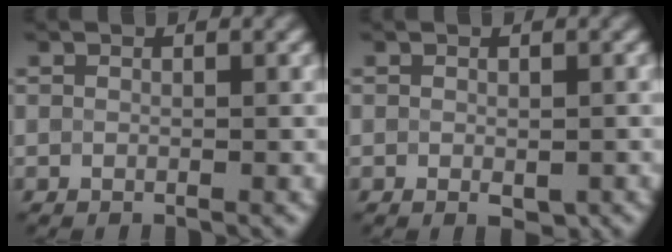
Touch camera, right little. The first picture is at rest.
{"total": 0.7, "force": [-0.5, -0.2, 0.4], "torque": [-0.014, -0.005, 0.007]}